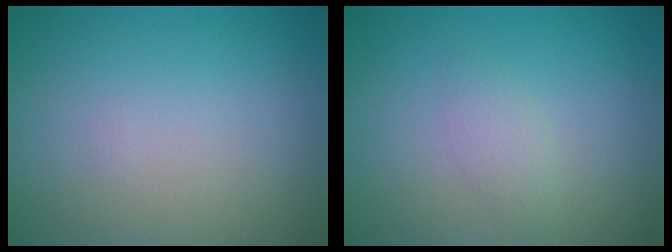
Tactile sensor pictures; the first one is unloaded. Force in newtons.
{"total": 1.3, "press": 1.3, "slide": 0.0}